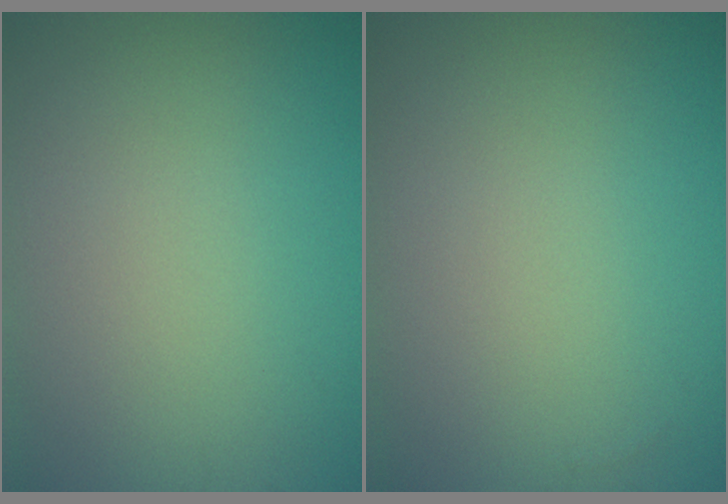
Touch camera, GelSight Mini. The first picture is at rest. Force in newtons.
{"total": 0.0}